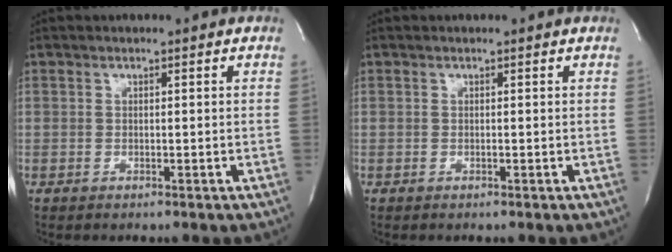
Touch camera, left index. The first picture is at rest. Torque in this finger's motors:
{"motor_torque": [0.14, -0.07, -0.02, 0.00]}